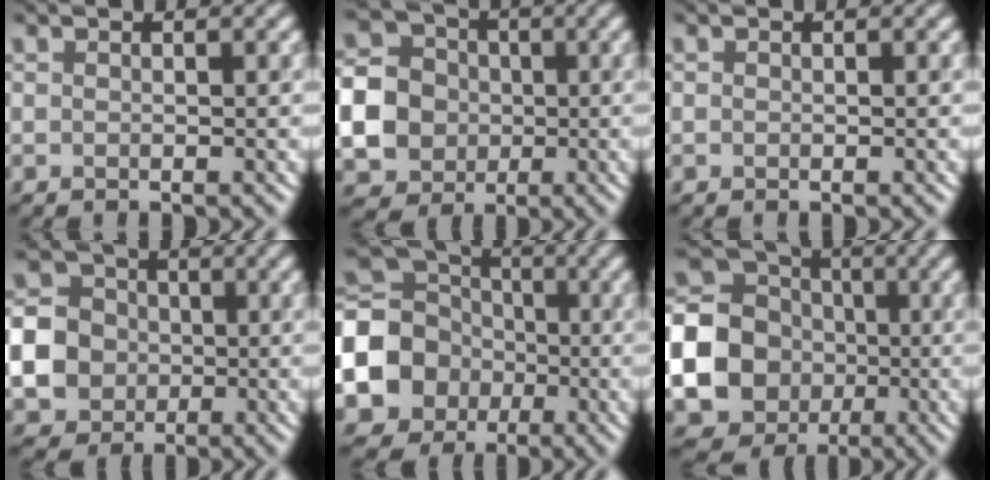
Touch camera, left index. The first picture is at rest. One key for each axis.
{"total": 9.8, "fx": -1.5, "fy": 8.9, "fz": 3.7, "tx": -0.104, "ty": -0.014, "tz": -0.050}
{"total": 0.0}
{"total": 8.4, "fx": -1.2, "fy": 7.6, "fz": 3.3, "tx": -0.086, "ty": -0.010, "tz": -0.044}
{"total": 12.5, "fx": -2.7, "fy": 11.1, "fz": 5.3, "tx": -0.126, "ty": -0.026, "tz": -0.075}
{"total": 24.3, "fx": -3.4, "fy": 23.0, "fz": 6.9, "tx": -0.197, "ty": -0.014, "tz": -0.117}